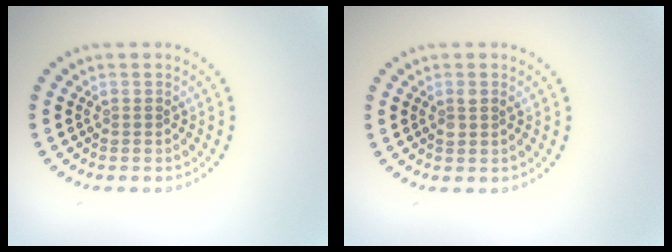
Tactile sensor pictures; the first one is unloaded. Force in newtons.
{"total": 1.2, "press": 1.1, "slide": 0.5}